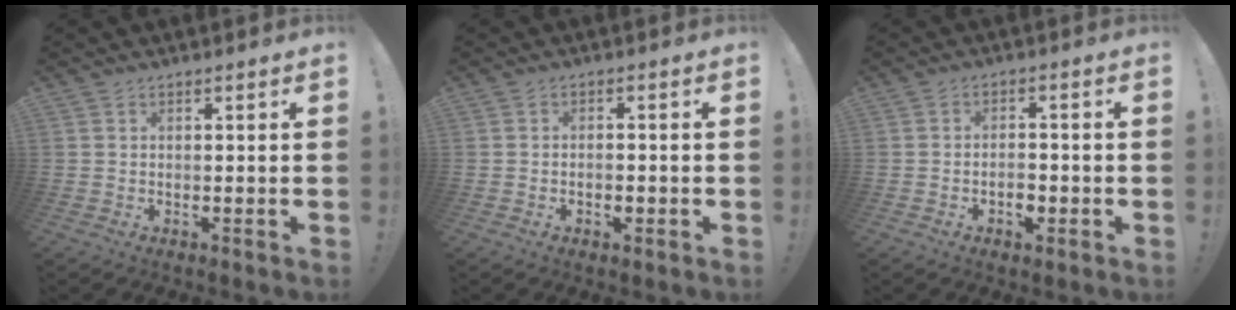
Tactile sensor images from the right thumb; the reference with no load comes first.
{"total": 1.7, "force": [-0.6, 1.1, 1.1], "torque": [-0.010, -0.003, -0.011]}
{"total": 3.5, "force": [-1.5, 2.4, 2.1], "torque": [-0.018, 0.000, -0.027]}